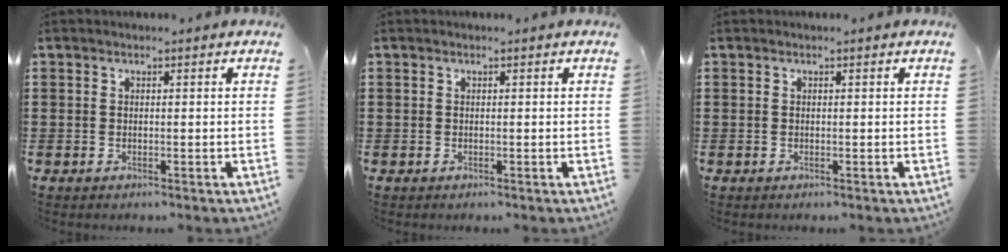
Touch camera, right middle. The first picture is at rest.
{"total": 0.0}
{"total": 0.0}